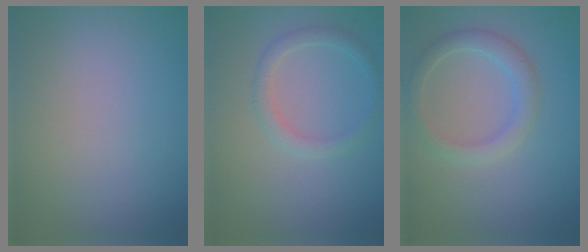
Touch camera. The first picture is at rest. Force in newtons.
{"total": 1.9, "press": 1.9, "slide": 0.2}
{"total": 2.7, "press": 2.7, "slide": 0.0}